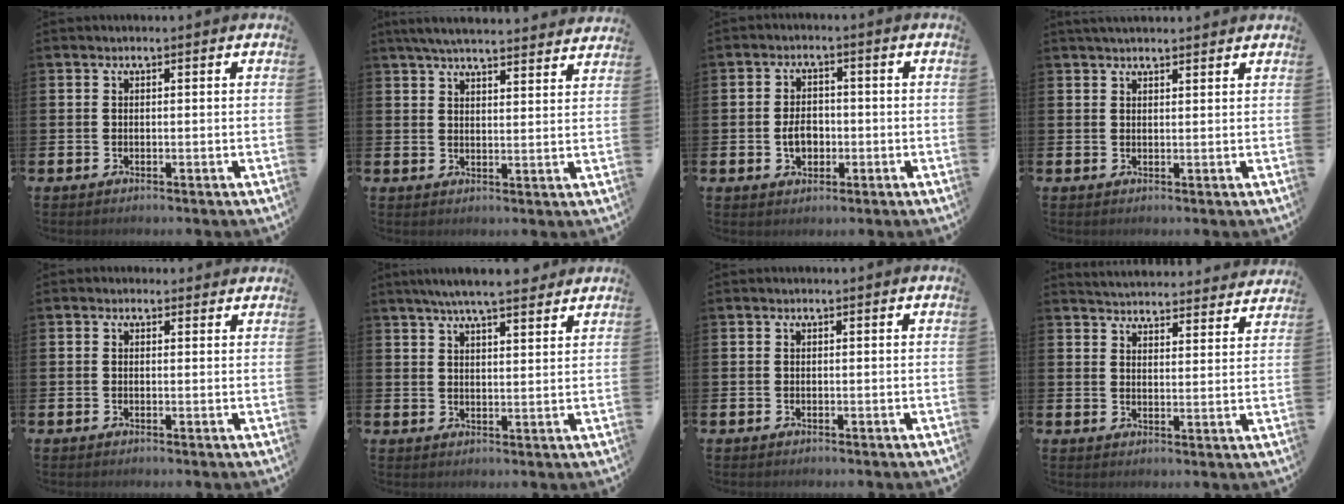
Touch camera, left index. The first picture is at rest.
{"total": 5.6, "force": [5.4, 0.4, 1.5], "torque": [-0.038, -0.026, 0.097]}
{"total": 3.5, "force": [-0.8, 2.5, 2.3], "torque": [-0.022, -0.005, -0.021]}
{"total": 2.3, "force": [2.2, 0.4, 0.6], "torque": [-0.004, -0.007, 0.038]}
{"total": 0.8, "force": [0.5, 0.6, 0.2], "torque": [0.008, 0.004, 0.005]}
{"total": 6.3, "force": [5.8, 0.5, 2.4], "torque": [-0.047, -0.023, 0.101]}
{"total": 0.0}
{"total": 4.8, "force": [4.8, 0.5, -0.1], "torque": [-0.011, -0.036, 0.085]}